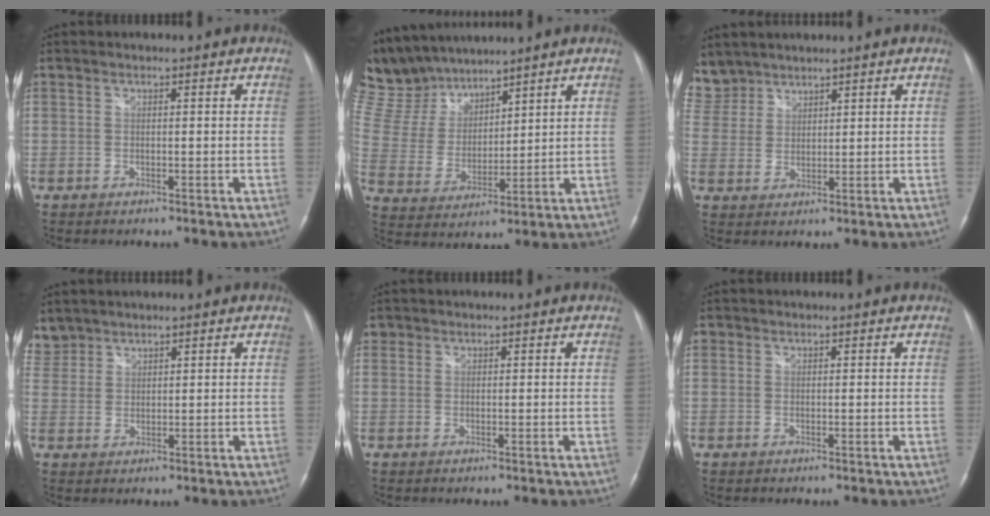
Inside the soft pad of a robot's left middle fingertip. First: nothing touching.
{"total": 12.3, "force": [11.3, 3.8, 2.9], "torque": [-0.079, 0.020, 0.233]}
{"total": 6.3, "force": [5.4, 3.2, -0.2], "torque": [0.005, 0.009, 0.117]}
{"total": 3.7, "force": [3.2, 1.8, -0.4], "torque": [0.012, 0.010, 0.066]}
{"total": 0.7, "force": [0.4, 0.6, 0.1], "torque": [0.007, 0.005, 0.004]}
{"total": 0.5, "force": [0.2, 0.5, 0.1], "torque": [0.002, 0.004, 0.002]}